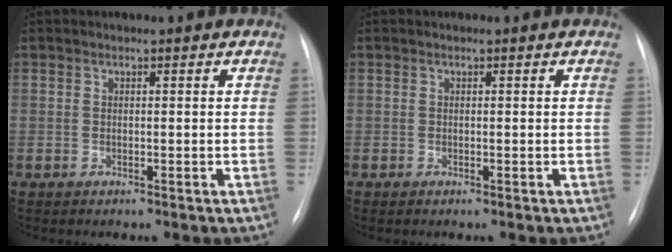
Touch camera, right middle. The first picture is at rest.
{"total": 0.0}